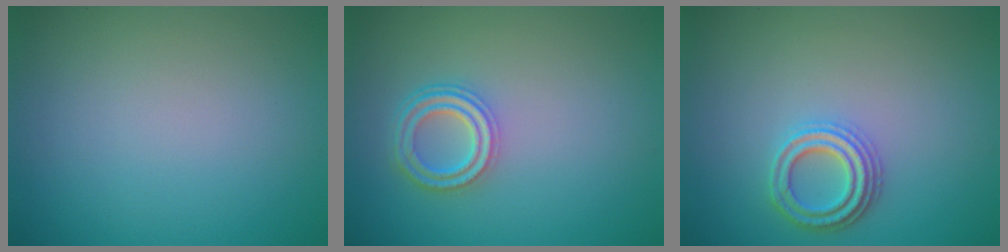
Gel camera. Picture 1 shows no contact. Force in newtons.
{"total": 3.6, "press": 2.9, "slide": 2.2}
{"total": 3.0, "press": 2.7, "slide": 1.1}